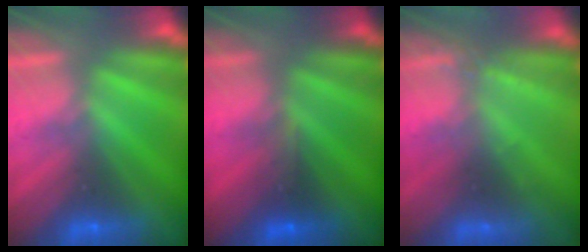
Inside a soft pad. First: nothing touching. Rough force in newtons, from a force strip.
{"total": 3.8}
{"total": 2.0}